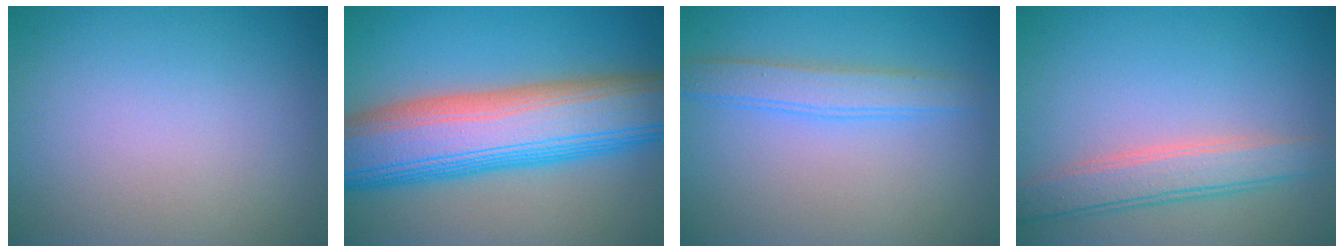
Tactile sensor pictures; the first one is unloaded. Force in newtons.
{"total": 12.6, "press": 12.6, "slide": 0.7}
{"total": 2.6, "press": 2.6, "slide": 0.1}
{"total": 3.6, "press": 3.6, "slide": 0.1}